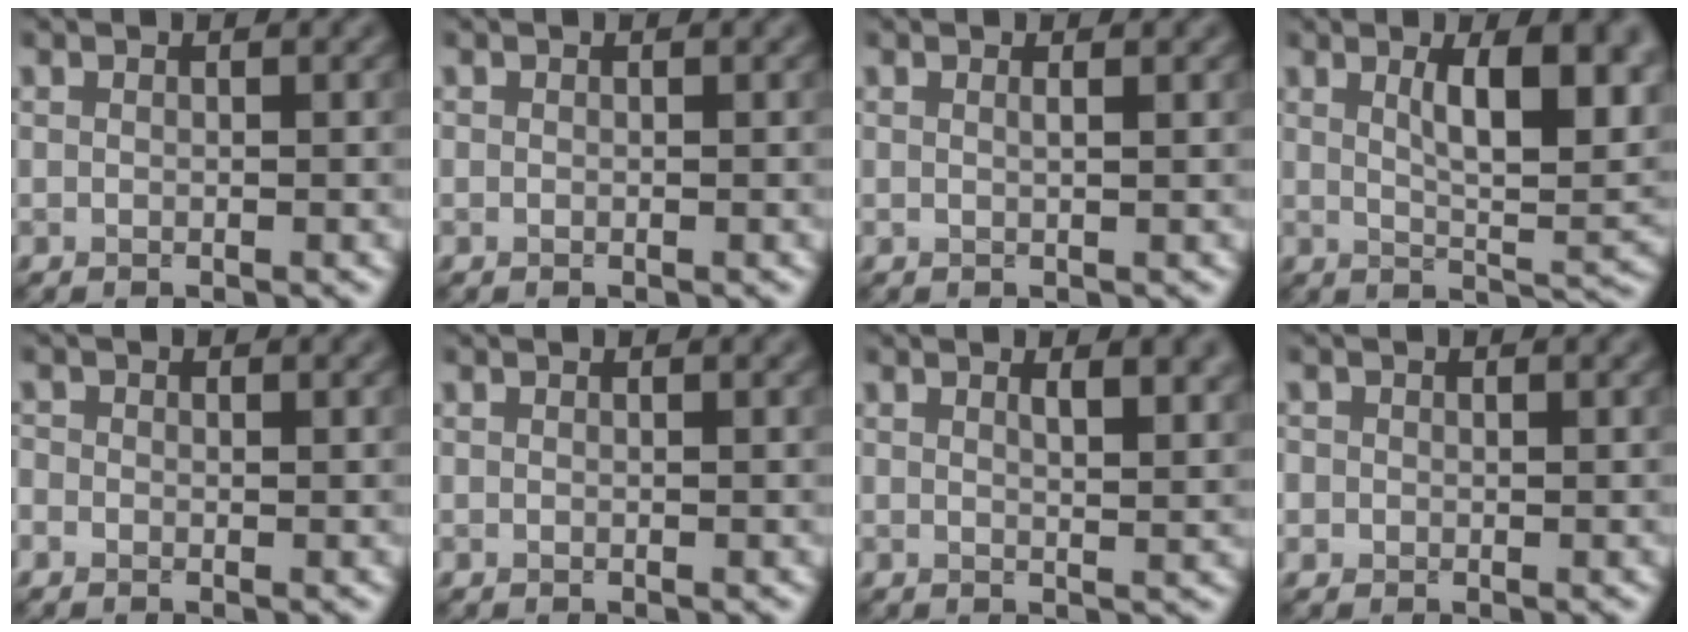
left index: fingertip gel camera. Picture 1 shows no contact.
{"total": 0.0}
{"total": 0.8, "force": [0.4, 0.2, 0.7], "torque": [-0.005, 0.003, 0.003]}
{"total": 9.2, "force": [2.9, 3.0, 8.2], "torque": [-0.110, -0.001, 0.049]}
{"total": 0.8, "force": [-0.1, 0.7, 0.2], "torque": [-0.003, -0.004, -0.006]}
{"total": 0.0}
{"total": 4.2, "force": [2.0, 1.6, 3.4], "torque": [-0.029, 0.005, 0.024]}
{"total": 1.1, "force": [0.0, 1.1, 0.2], "torque": [0.004, -0.002, -0.001]}